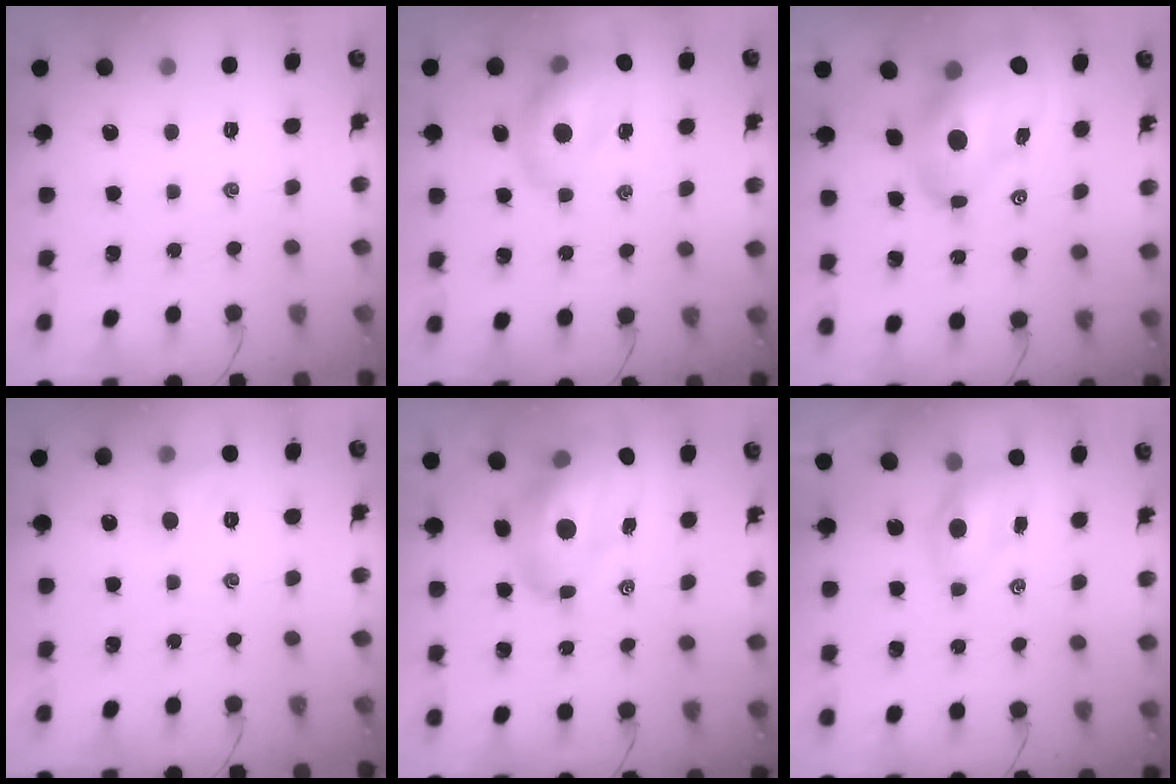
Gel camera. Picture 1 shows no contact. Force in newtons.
{"total": 12.6, "press": 12.1, "slide": 3.4}
{"total": 15.1, "press": 14.4, "slide": 4.7}
{"total": 6.3, "press": 6.1, "slide": 1.6}
{"total": 16.6, "press": 16.0, "slide": 4.7}
{"total": 4.9, "press": 4.8, "slide": 0.7}